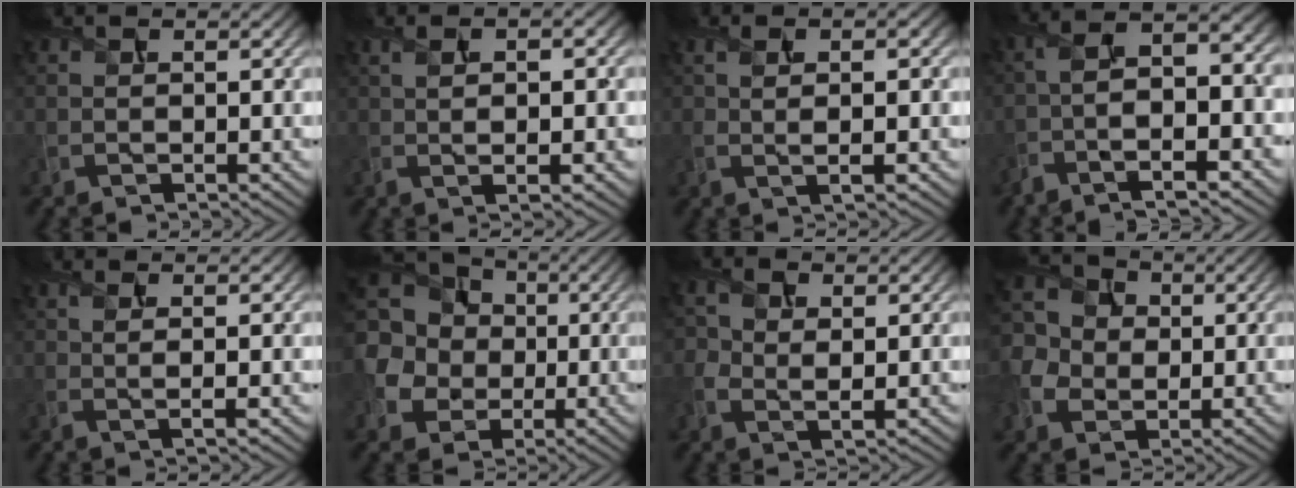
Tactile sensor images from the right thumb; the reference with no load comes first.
{"total": 4.8, "force": [0.2, 1.3, 4.6], "torque": [-0.076, 0.001, 0.006]}
{"total": 3.2, "force": [0.3, 0.7, 3.1], "torque": [-0.056, 0.000, 0.006]}
{"total": 10.6, "force": [-3.7, 3.5, 9.3], "torque": [-0.189, 0.003, -0.062]}
{"total": 2.2, "force": [0.5, 0.3, 2.1], "torque": [-0.045, 0.004, 0.008]}
{"total": 16.5, "force": [2.0, 14.3, 7.9], "torque": [-0.255, 0.010, 0.013]}
{"total": 3.8, "force": [0.8, 2.7, 2.6], "torque": [-0.062, -0.002, 0.016]}
{"total": 7.5, "force": [-0.2, 6.4, 3.9], "torque": [-0.129, -0.006, -0.002]}